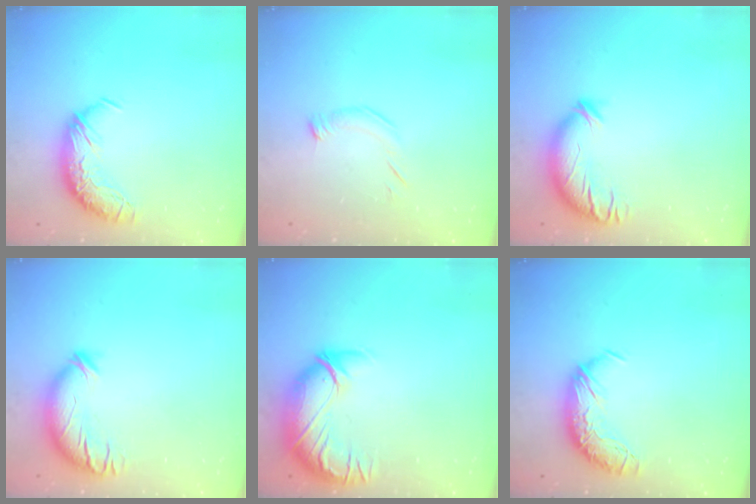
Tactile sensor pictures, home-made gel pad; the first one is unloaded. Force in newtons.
{"total": 5.9, "press": 5.9, "slide": 0.2}
{"total": 3.7, "press": 2.8, "slide": 2.3}
{"total": 3.7, "press": 2.9, "slide": 2.4}
{"total": 2.6, "press": 0.7, "slide": 2.5}
{"total": 0.0}